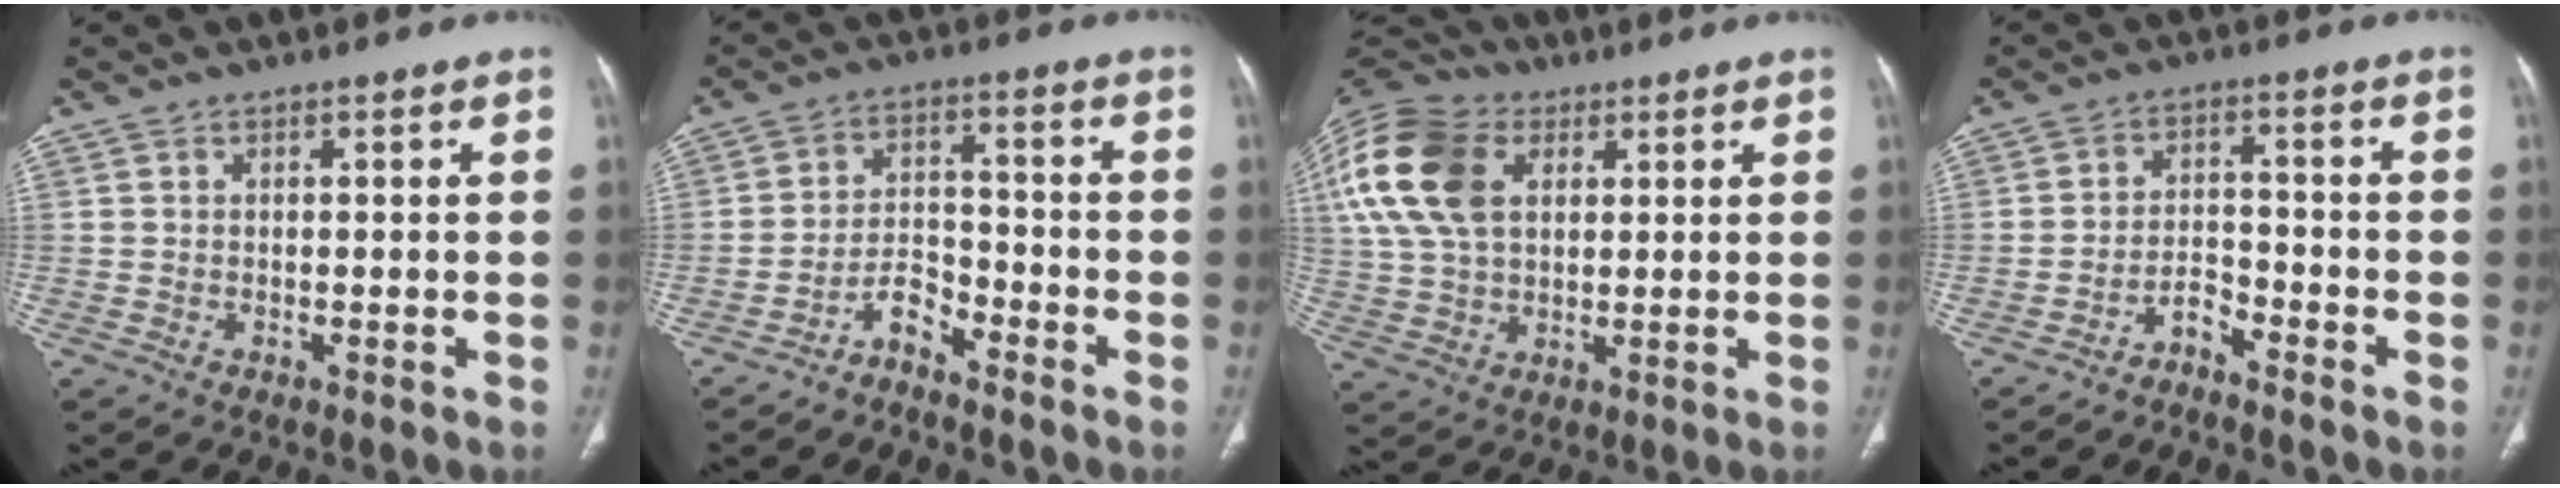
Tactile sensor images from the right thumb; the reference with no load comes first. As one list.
[{"total": 4.7, "force": [-4.2, 1.5, 1.6], "torque": [-0.024, 0.042, -0.081]}, {"total": 19.6, "force": [5.8, 13.6, 12.8], "torque": [-0.274, 0.017, 0.106]}, {"total": 3.4, "force": [-3.2, 0.8, 0.8], "torque": [-0.015, 0.032, -0.059]}]